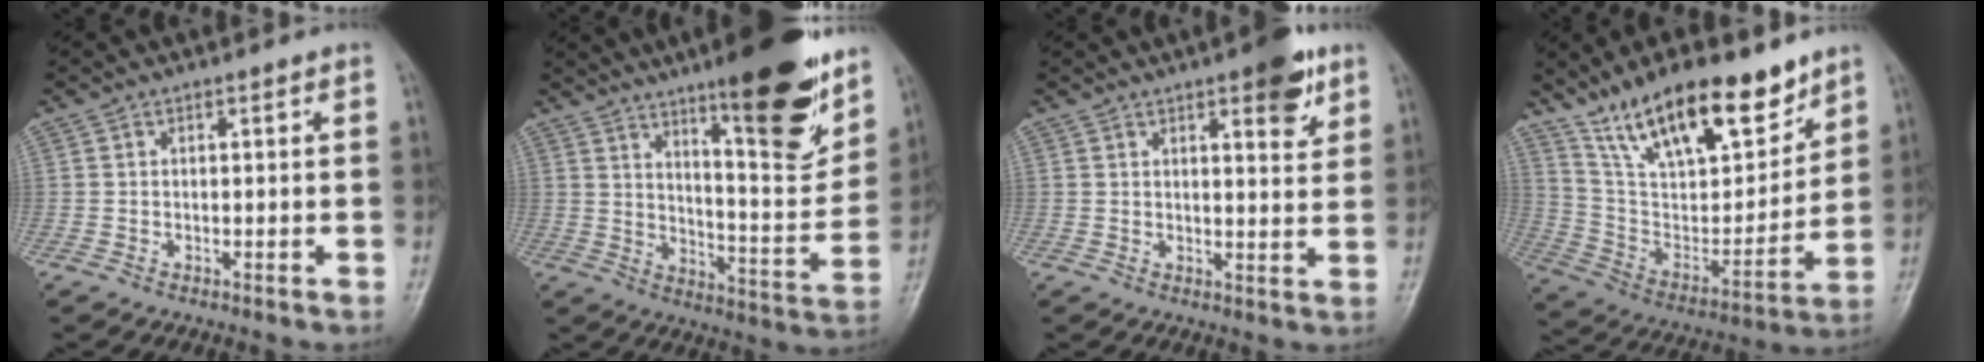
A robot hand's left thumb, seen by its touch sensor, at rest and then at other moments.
{"total": 19.1, "force": [12.3, 4.2, 14.0], "torque": [-0.164, -0.077, 0.190]}
{"total": 7.5, "force": [4.3, 2.5, 5.6], "torque": [-0.057, -0.020, 0.051]}
{"total": 22.3, "force": [15.4, 8.4, 13.7], "torque": [-0.187, -0.063, 0.278]}